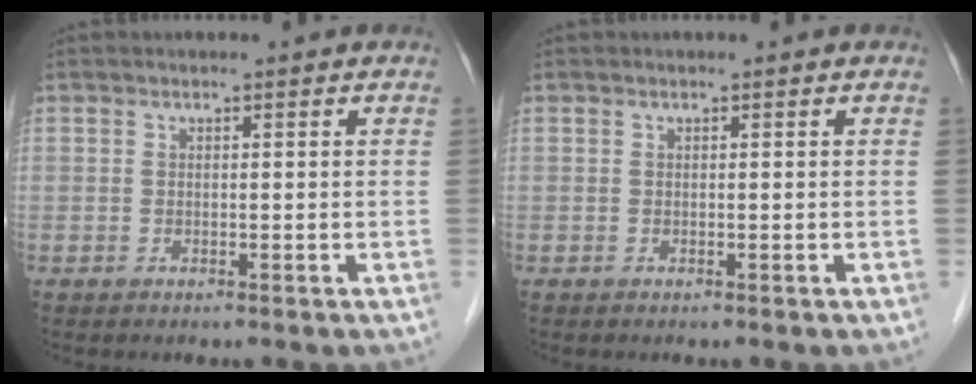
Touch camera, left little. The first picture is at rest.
{"total": 0.0}